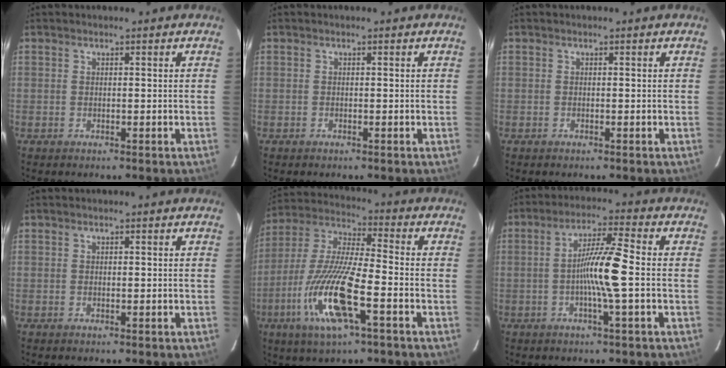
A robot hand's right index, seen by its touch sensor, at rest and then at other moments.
{"total": 0.0}
{"total": 0.0}
{"total": 0.0}
{"total": 15.9, "force": [-5.9, 2.2, 14.5], "torque": [-0.305, -0.015, -0.110]}
{"total": 8.3, "force": [-1.1, -0.4, 8.3], "torque": [-0.154, 0.003, -0.024]}